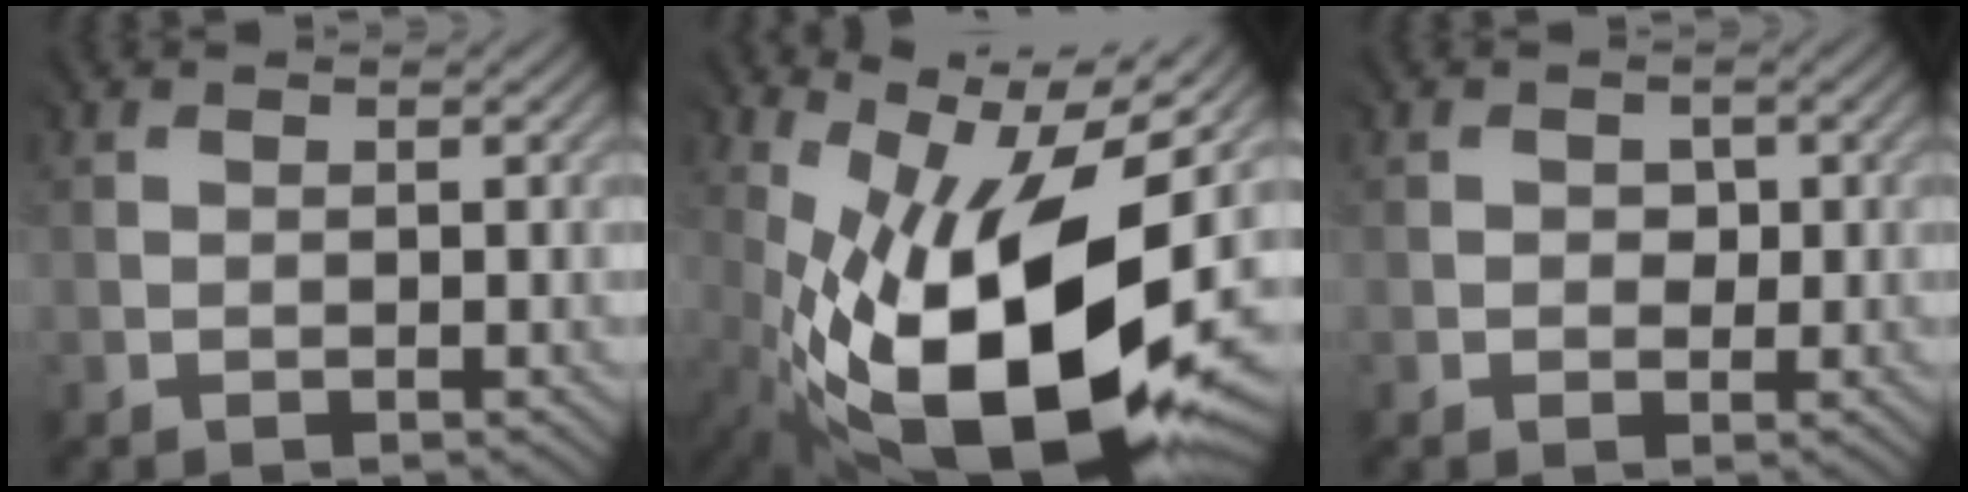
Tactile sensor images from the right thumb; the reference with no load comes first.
{"total": 19.6, "force": [-3.1, 8.5, 17.4], "torque": [-0.312, -0.016, -0.045]}
{"total": 1.6, "force": [0.0, 1.4, 0.8], "torque": [-0.008, -0.004, -0.001]}